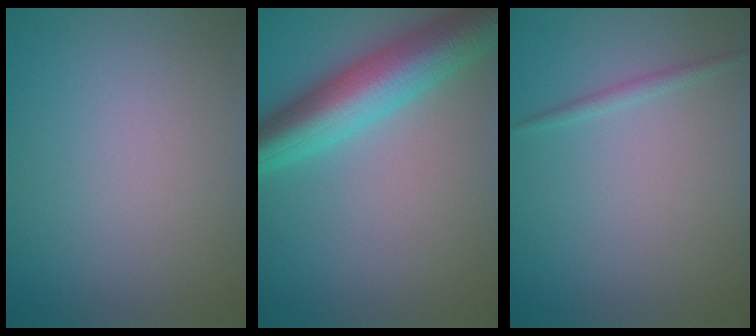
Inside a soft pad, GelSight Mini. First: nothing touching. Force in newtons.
{"total": 8.5, "press": 8.5, "slide": 0.2}
{"total": 0.9, "press": 0.9, "slide": 0.0}